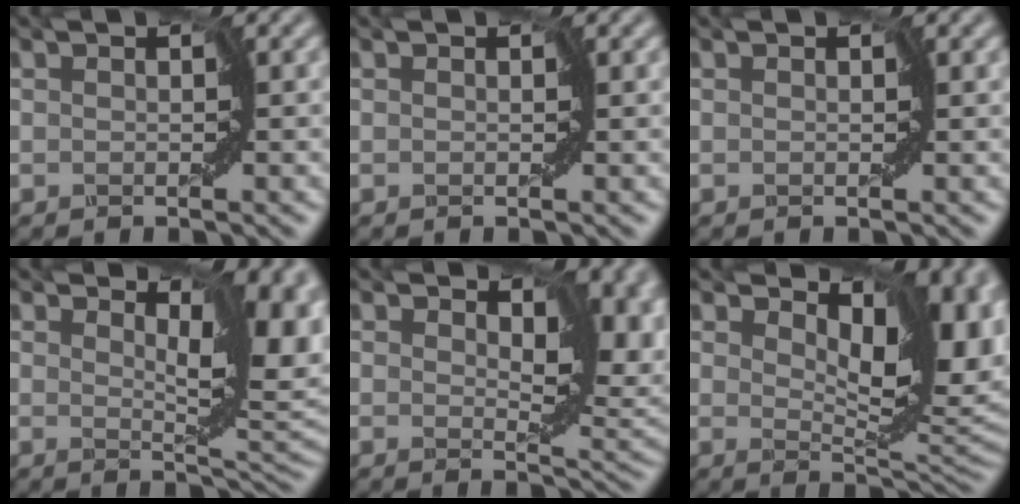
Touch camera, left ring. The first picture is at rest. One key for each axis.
{"total": 0.0}
{"total": 0.0}
{"total": 7.9, "fx": 1.6, "fy": 3.4, "fz": 7.0, "tx": -0.109, "ty": -0.004, "tz": 0.030}
{"total": 8.5, "fx": 1.9, "fy": 4.3, "fz": 7.1, "tx": -0.102, "ty": -0.004, "tz": 0.030}
{"total": 10.5, "fx": 2.4, "fy": 5.5, "fz": 8.6, "tx": -0.121, "ty": -0.012, "tz": 0.043}